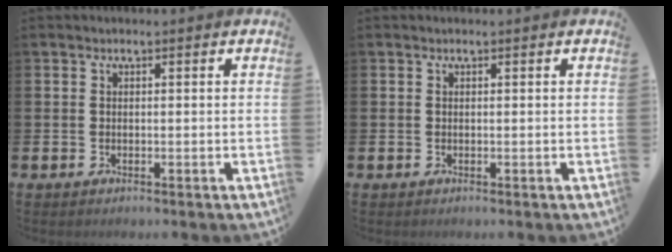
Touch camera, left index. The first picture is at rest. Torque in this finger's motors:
{"motor_torque": [0.51, -0.91, 0.00, 0.00]}